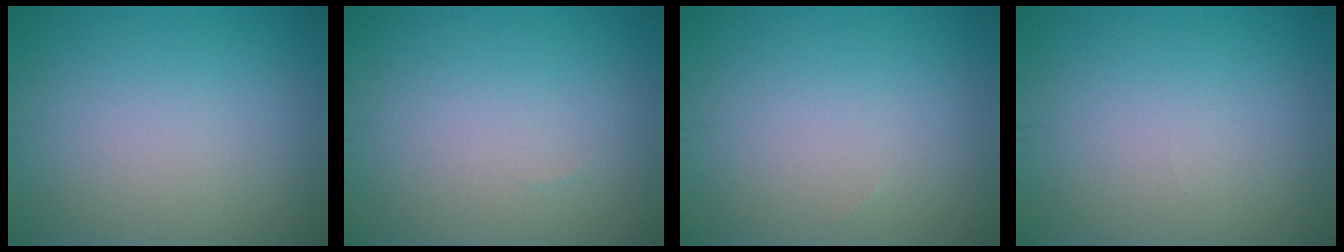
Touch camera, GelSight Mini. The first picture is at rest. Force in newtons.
{"total": 0.0}
{"total": 0.0}
{"total": 0.0}